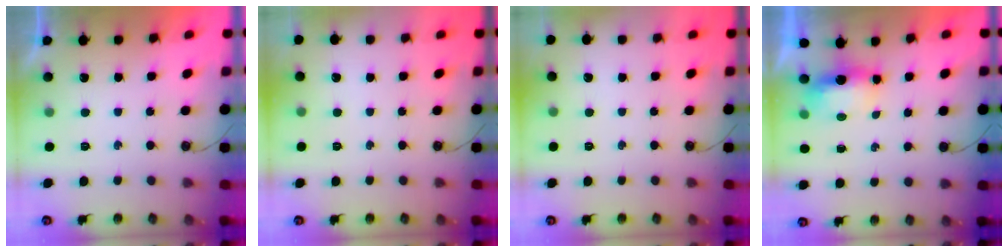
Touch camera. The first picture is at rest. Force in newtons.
{"total": 0.0}
{"total": 0.0}
{"total": 5.8, "press": 5.7, "slide": 1.1}